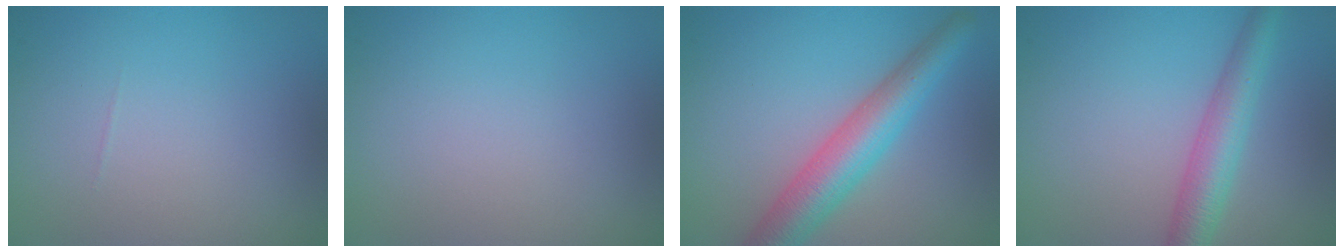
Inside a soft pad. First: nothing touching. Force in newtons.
{"total": 0.0}
{"total": 5.8, "press": 5.8, "slide": 0.3}
{"total": 4.3, "press": 4.3, "slide": 0.1}